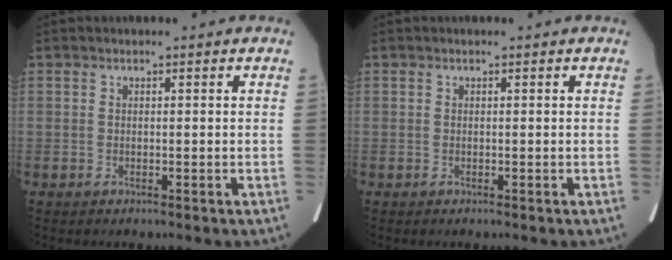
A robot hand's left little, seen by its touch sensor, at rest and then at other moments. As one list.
[{"total": 0.0}]